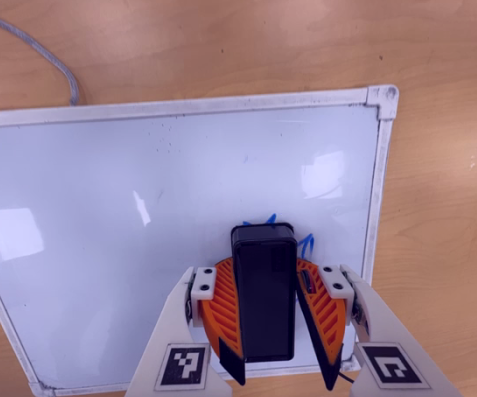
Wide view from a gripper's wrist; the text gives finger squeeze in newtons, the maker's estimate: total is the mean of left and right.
{"total": 12.8, "left": 14.7, "right": 10.9}